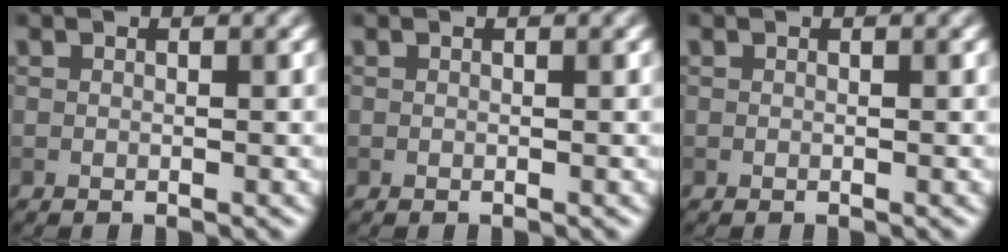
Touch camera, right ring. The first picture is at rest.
{"total": 0.0}
{"total": 0.0}